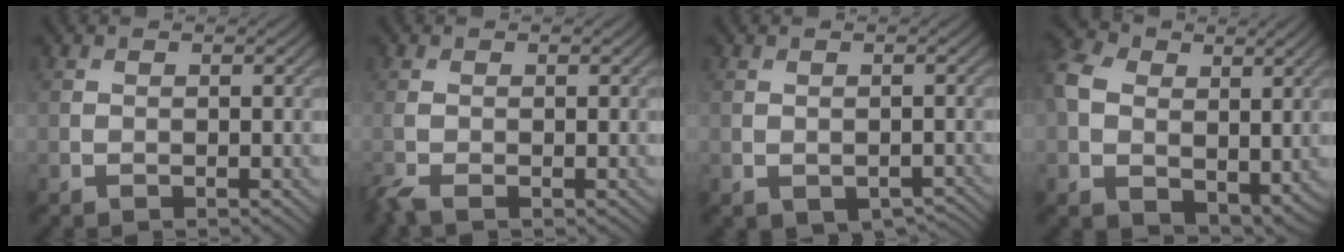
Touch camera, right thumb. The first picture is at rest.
{"total": 2.0, "force": [-1.2, 0.7, 1.4], "torque": [-0.045, -0.010, -0.031]}
{"total": 2.3, "force": [-1.2, 1.4, 1.4], "torque": [-0.020, -0.013, -0.007]}
{"total": 10.3, "force": [1.3, 7.8, 6.6], "torque": [-0.178, -0.008, 0.026]}